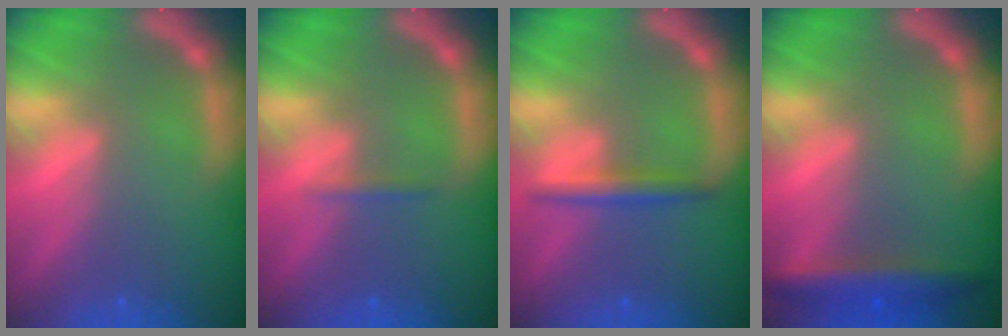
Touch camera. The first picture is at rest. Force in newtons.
{"total": 0.9}
{"total": 2.4}
{"total": 4.5}